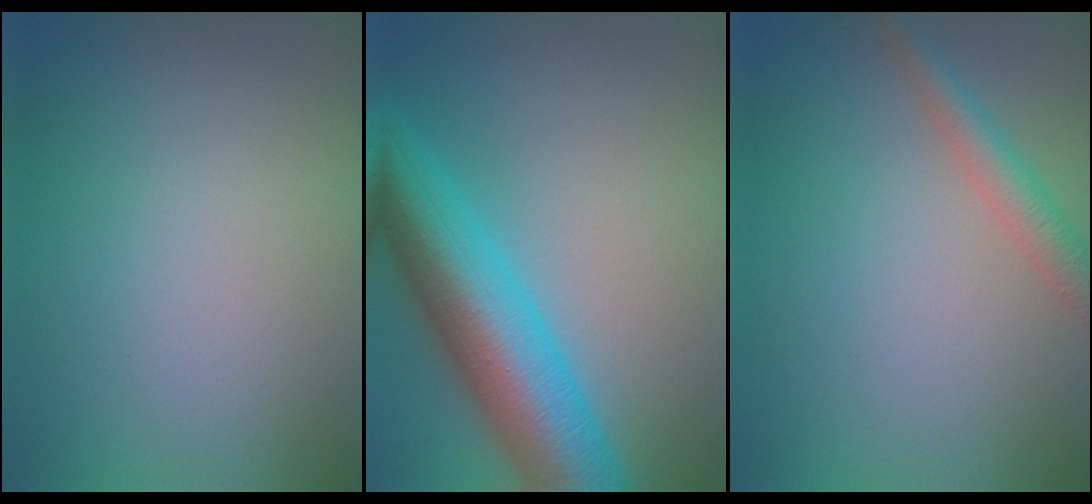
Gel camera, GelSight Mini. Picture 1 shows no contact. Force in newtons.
{"total": 10.9, "press": 10.8, "slide": 0.3}
{"total": 2.8, "press": 2.8, "slide": 0.1}